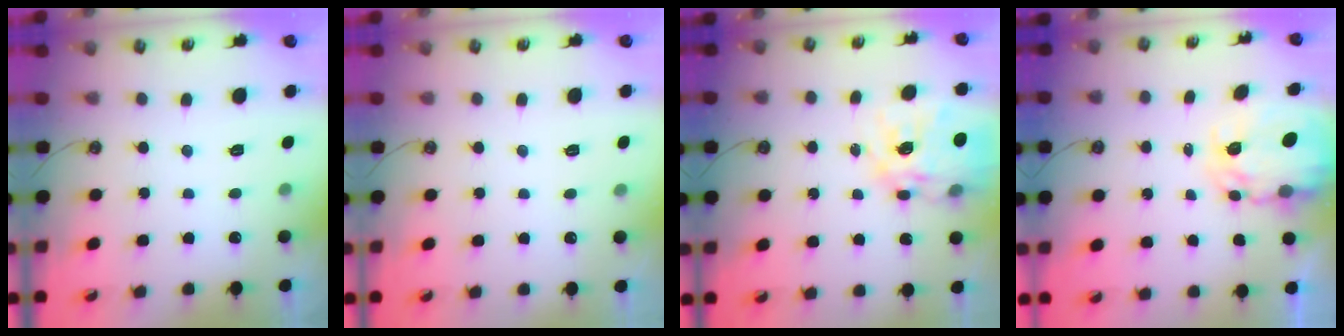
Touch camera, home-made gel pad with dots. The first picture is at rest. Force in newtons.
{"total": 0.0}
{"total": 16.7, "press": 16.6, "slide": 1.7}
{"total": 6.1, "press": 6.1, "slide": 0.5}